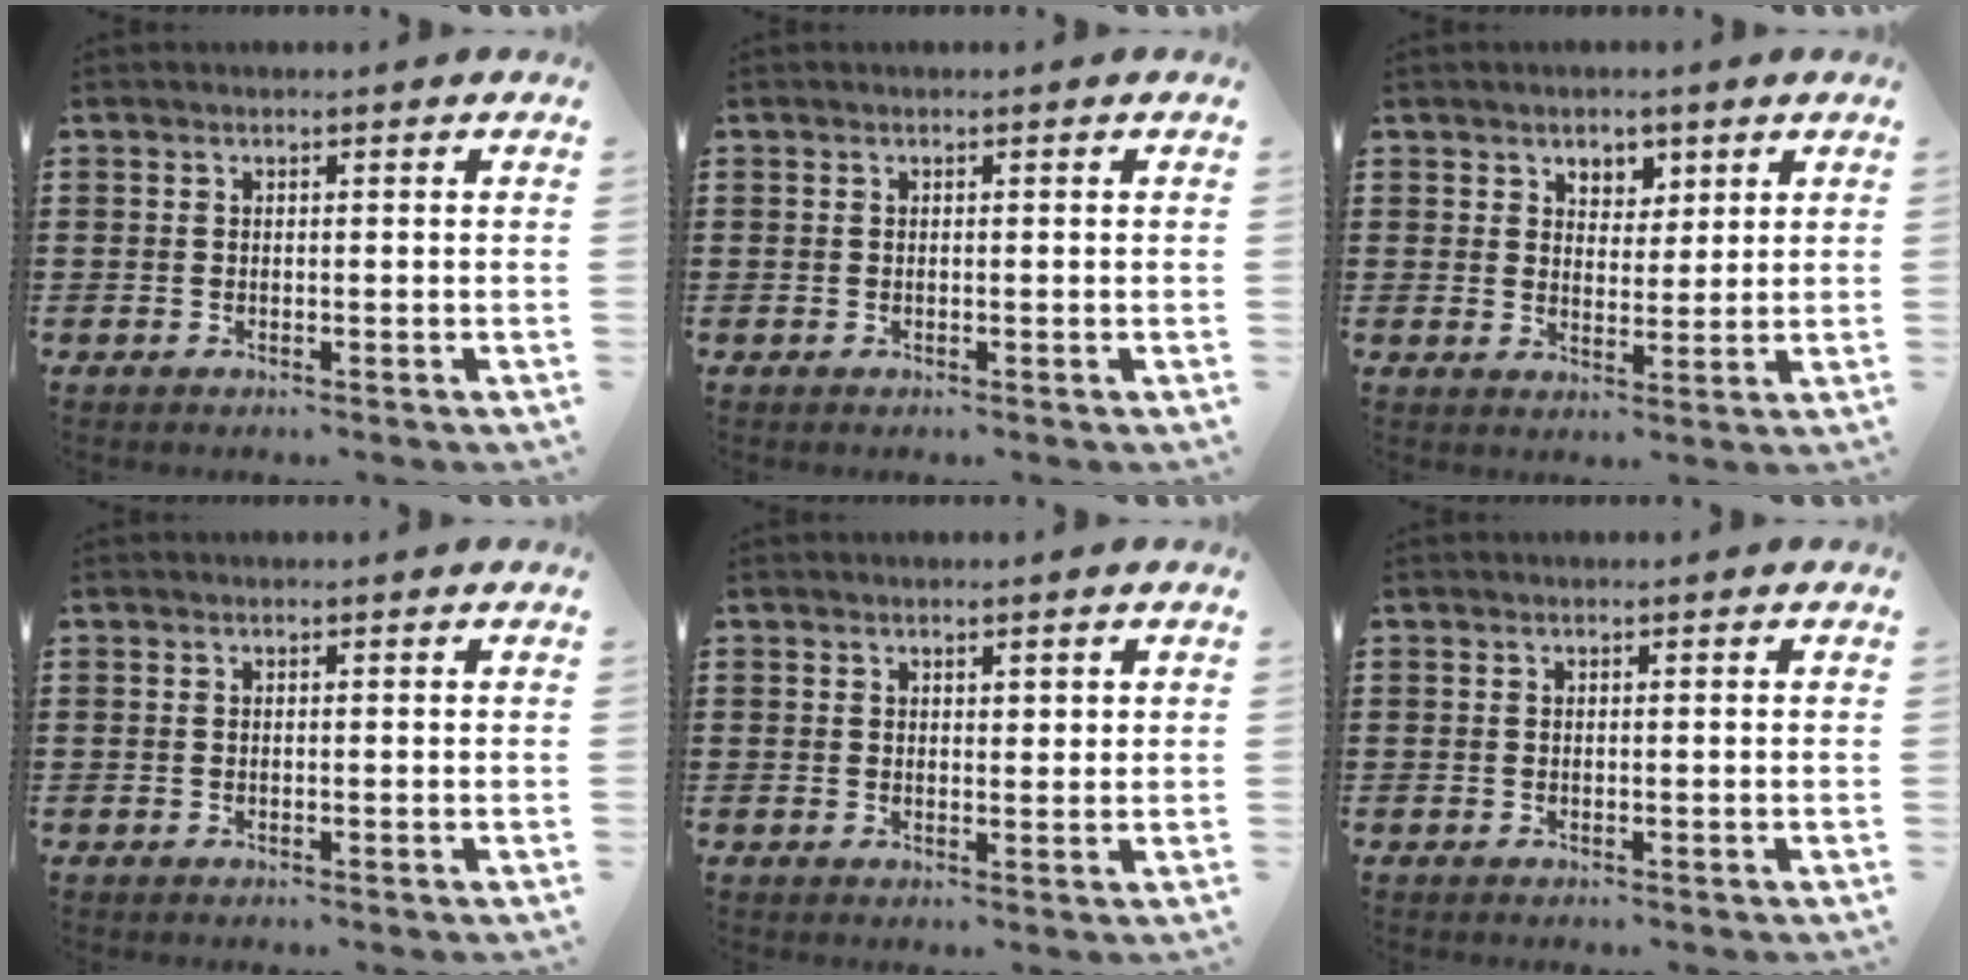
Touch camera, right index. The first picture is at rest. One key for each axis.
{"total": 0.0}
{"total": 3.4, "fx": 2.4, "fy": 2.4, "fz": 0.6, "tx": -0.018, "ty": 0.009, "tz": 0.041}
{"total": 0.0}
{"total": 1.2, "fx": 1.0, "fy": 0.6, "fz": 0.5, "tx": -0.009, "ty": 0.004, "tz": 0.018}
{"total": 0.0}